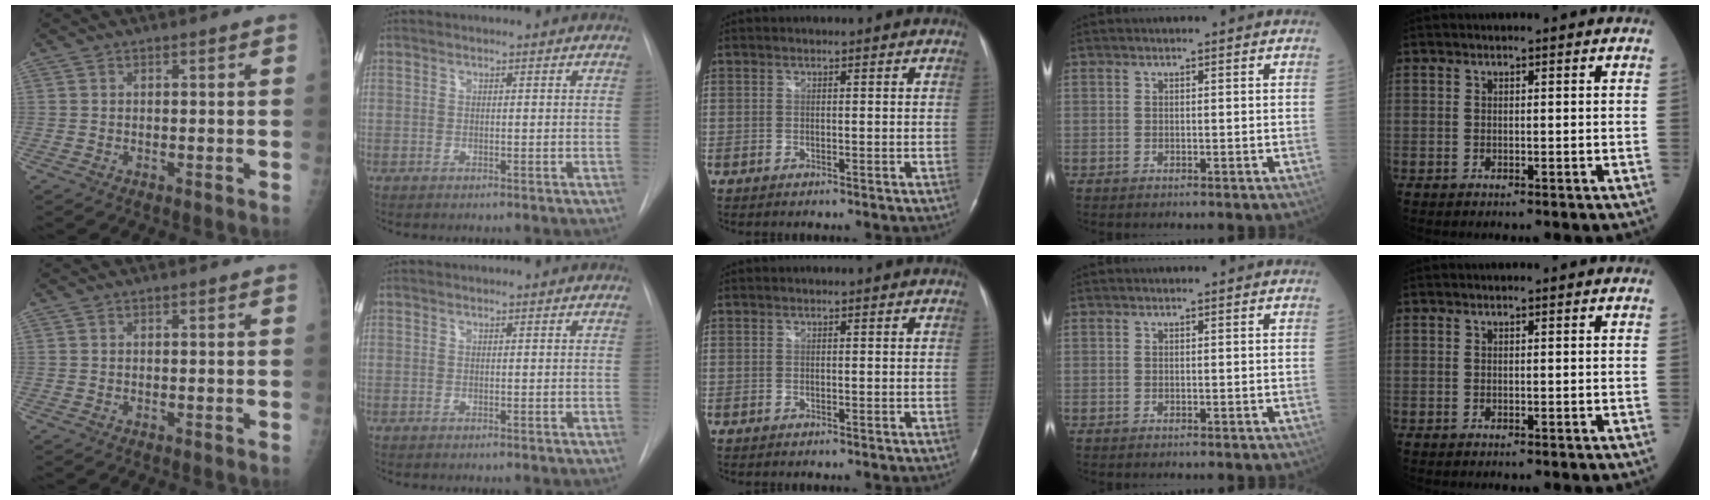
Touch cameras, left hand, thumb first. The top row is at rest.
{}